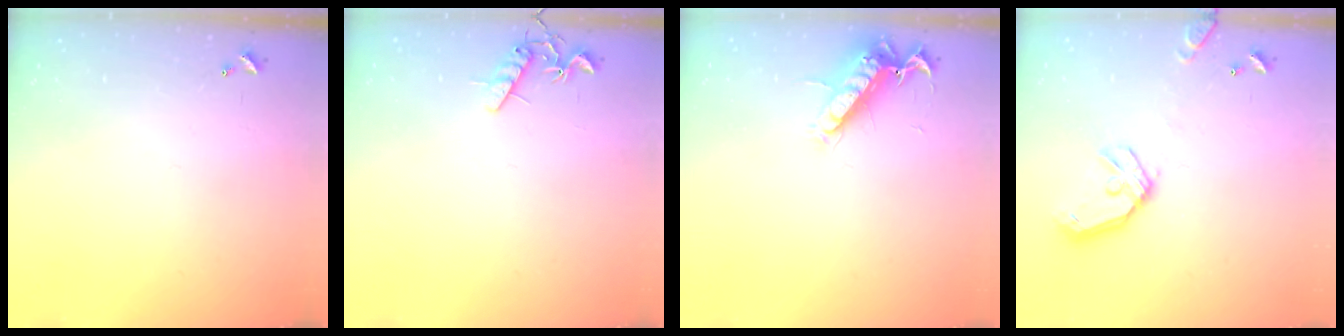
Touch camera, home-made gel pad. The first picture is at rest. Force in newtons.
{"total": 8.0, "press": 8.0, "slide": 0.4}
{"total": 12.9, "press": 12.8, "slide": 1.4}
{"total": 14.4, "press": 14.2, "slide": 2.1}